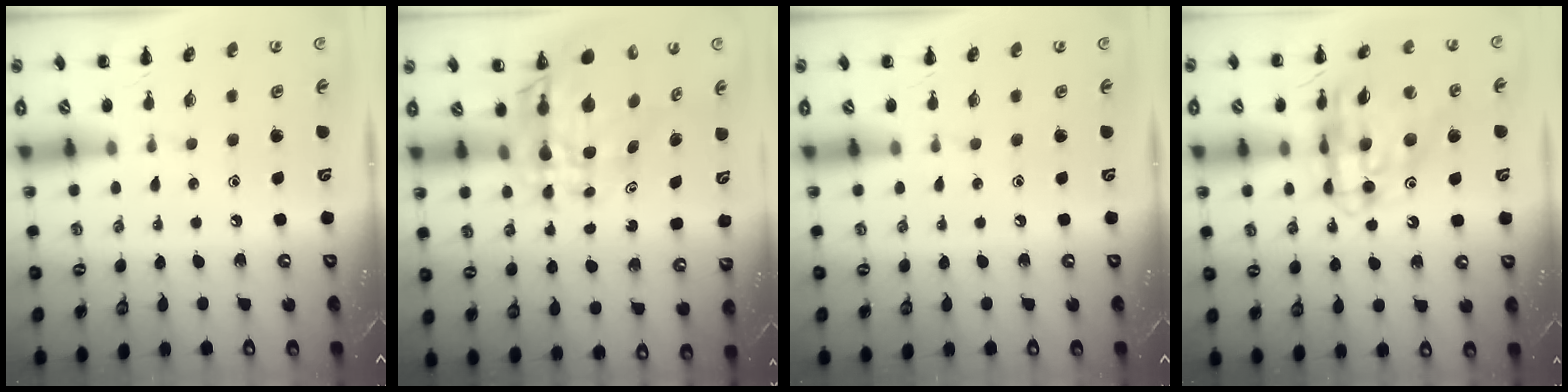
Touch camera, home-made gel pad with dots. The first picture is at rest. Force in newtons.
{"total": 9.3, "press": 8.9, "slide": 2.9}
{"total": 0.0}
{"total": 15.6, "press": 15.1, "slide": 4.0}